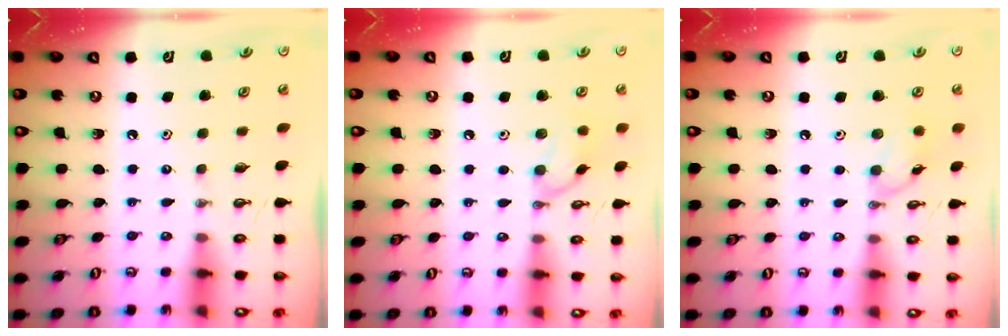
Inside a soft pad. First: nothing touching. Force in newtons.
{"total": 8.4, "press": 8.4, "slide": 0.3}
{"total": 7.6, "press": 7.6, "slide": 0.4}